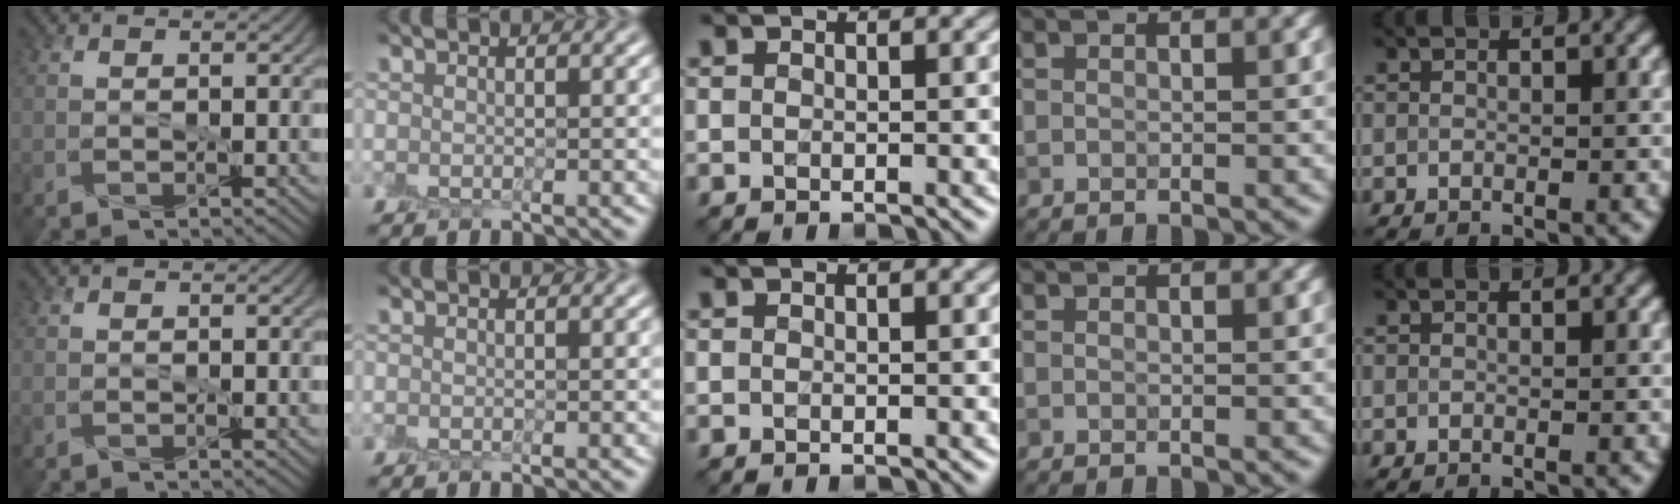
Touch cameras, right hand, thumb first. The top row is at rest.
{}